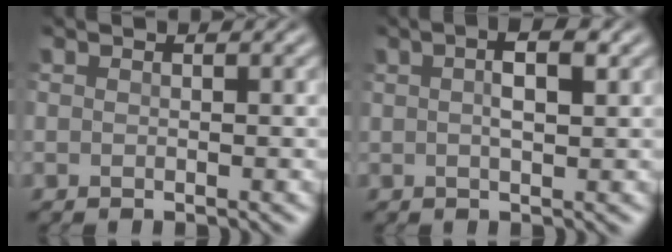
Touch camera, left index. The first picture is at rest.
{"total": 3.4, "force": [0.9, 1.2, 3.0], "torque": [-0.057, 0.003, 0.014]}